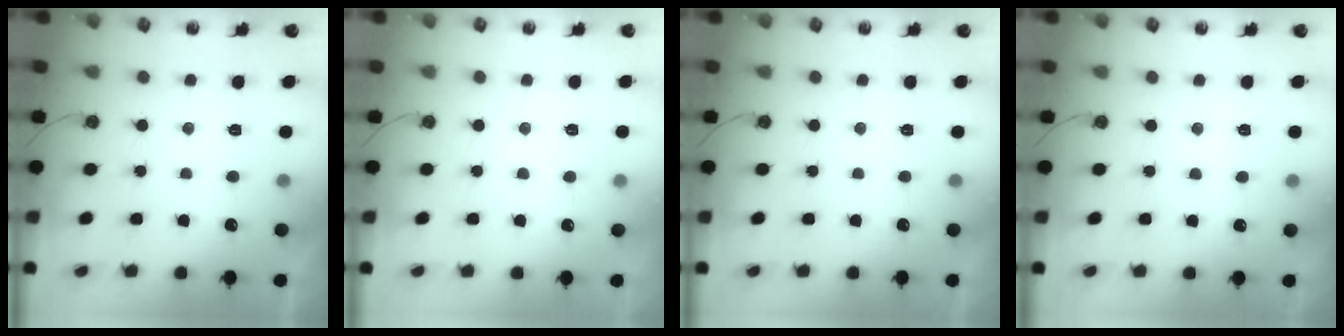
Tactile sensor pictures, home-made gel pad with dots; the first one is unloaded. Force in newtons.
{"total": 2.8, "press": 2.8, "slide": 0.4}
{"total": 0.0}
{"total": 2.3, "press": 2.3, "slide": 0.4}